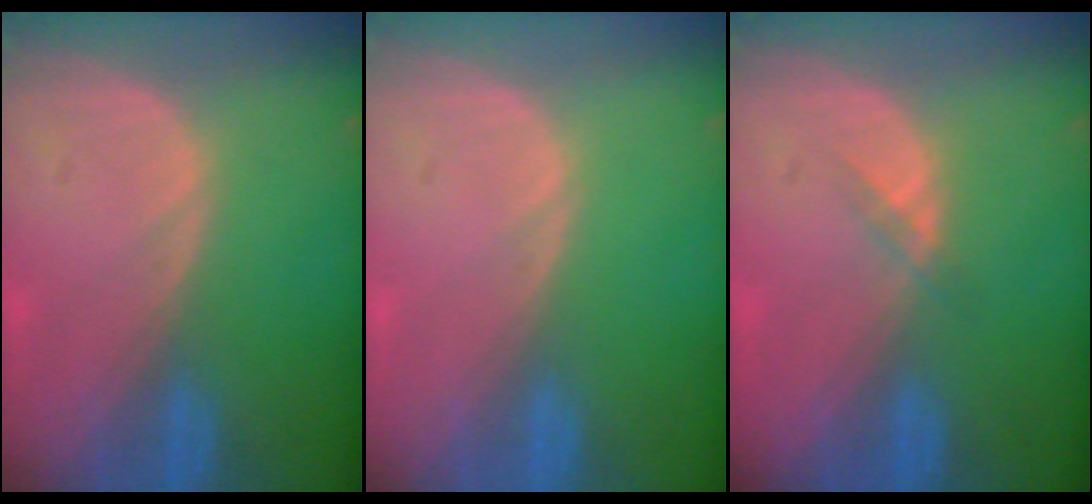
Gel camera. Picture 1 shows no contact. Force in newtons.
{"total": 0.0}
{"total": 1.4, "press": 1.1, "slide": 0.8}